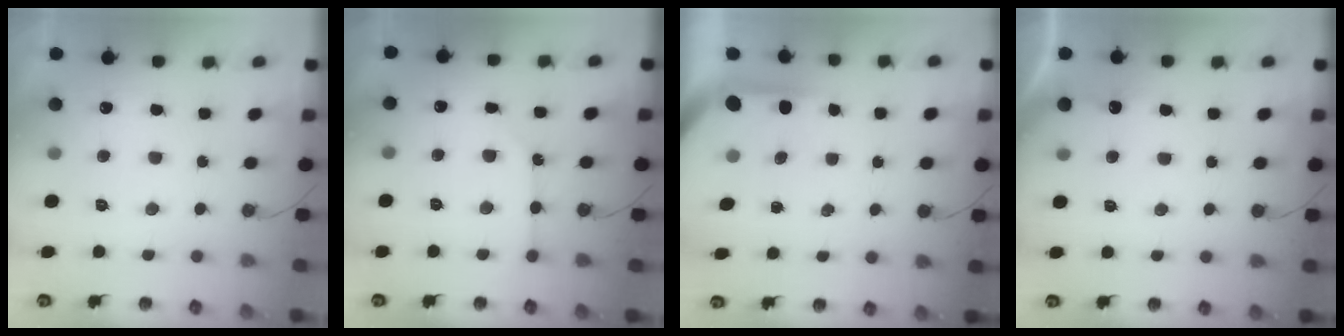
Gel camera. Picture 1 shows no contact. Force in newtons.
{"total": 2.5, "press": 2.5, "slide": 0.4}
{"total": 4.0, "press": 4.0, "slide": 0.3}
{"total": 2.9, "press": 2.8, "slide": 0.4}